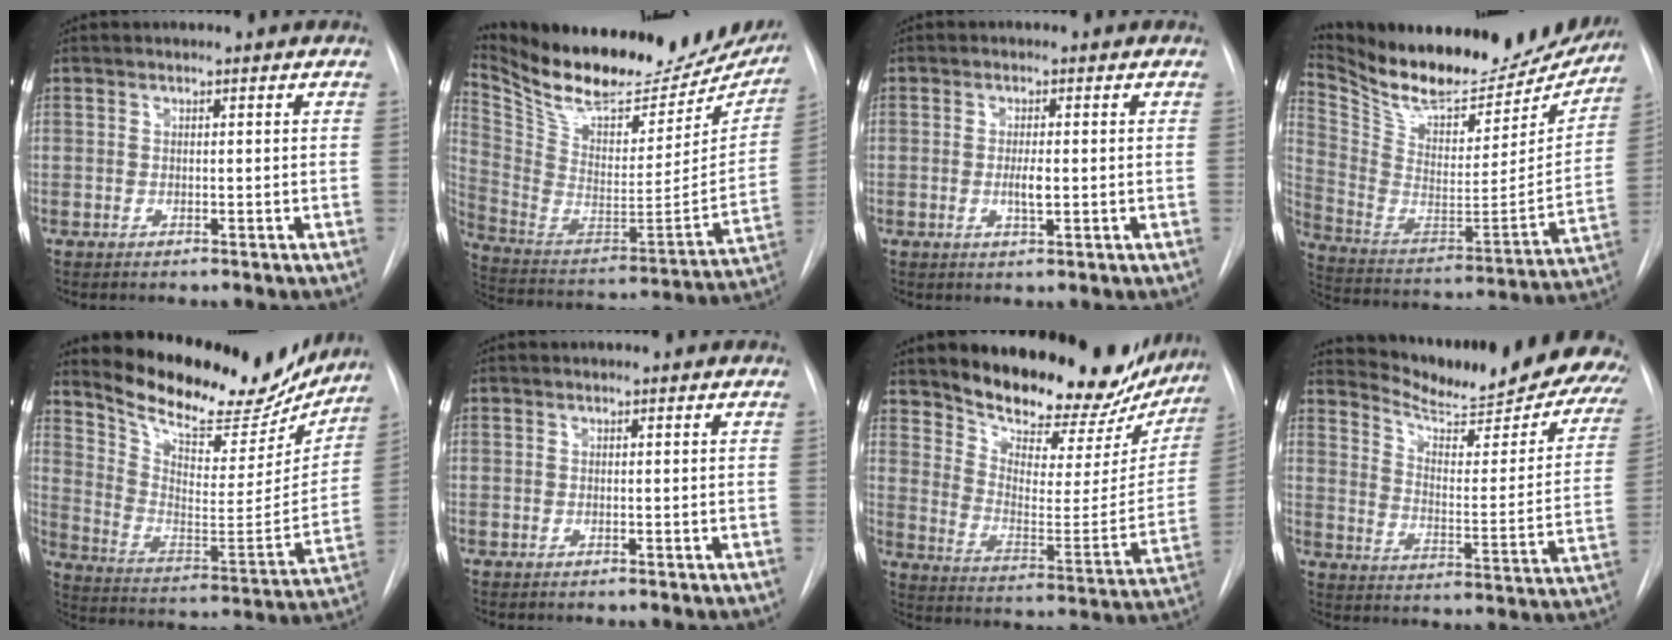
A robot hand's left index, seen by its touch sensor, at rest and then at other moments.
{"total": 30.9, "force": [26.0, 10.4, 13.1], "torque": [-0.239, -0.031, 0.378]}
{"total": 2.5, "force": [-0.3, 0.6, 2.4], "torque": [-0.047, -0.003, -0.005]}
{"total": 26.5, "force": [23.6, 7.9, 9.0], "torque": [-0.169, -0.043, 0.348]}
{"total": 22.1, "force": [19.3, 7.2, 8.0], "torque": [-0.124, -0.026, 0.282]}
{"total": 0.0}
{"total": 22.2, "force": [19.7, 7.4, 7.2], "torque": [-0.100, -0.051, 0.263]}
{"total": 24.8, "force": [22.2, 3.8, 10.5], "torque": [-0.151, -0.089, 0.279]}